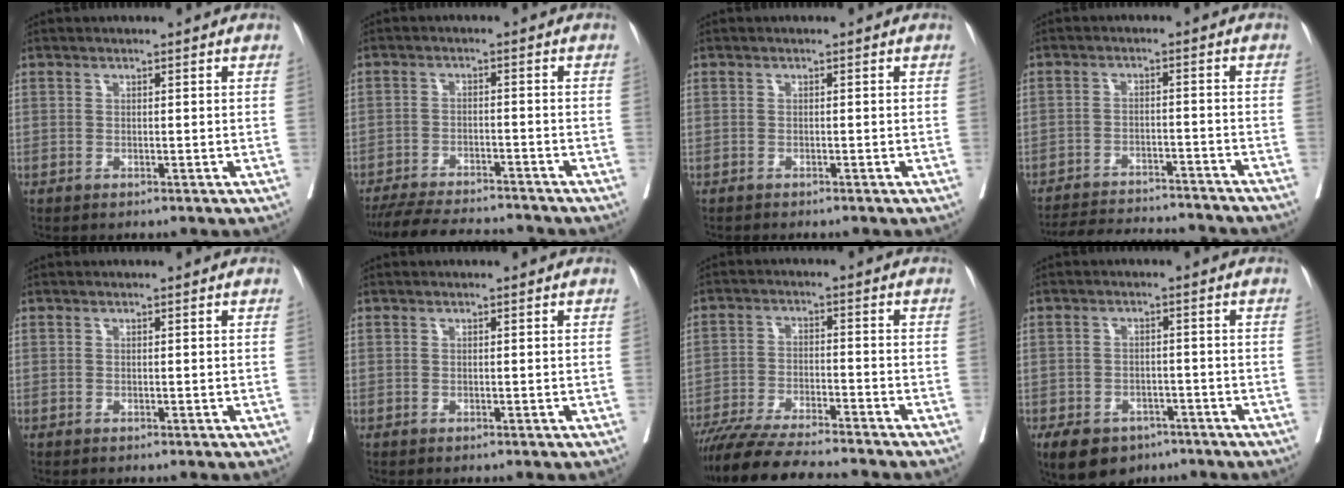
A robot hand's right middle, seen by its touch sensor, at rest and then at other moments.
{"total": 12.6, "force": [-11.7, 1.8, 4.3], "torque": [-0.073, -0.006, -0.171]}
{"total": 1.2, "force": [-1.1, 0.2, 0.4], "torque": [-0.009, -0.002, -0.015]}
{"total": 17.4, "force": [-16.4, 2.4, 5.5], "torque": [-0.111, -0.011, -0.220]}
{"total": 0.0}
{"total": 0.0}
{"total": 14.3, "force": [-12.7, 0.7, 6.6], "torque": [-0.102, -0.021, -0.203]}
{"total": 8.9, "force": [-5.9, 5.6, 3.6], "torque": [-0.069, 0.000, -0.087]}